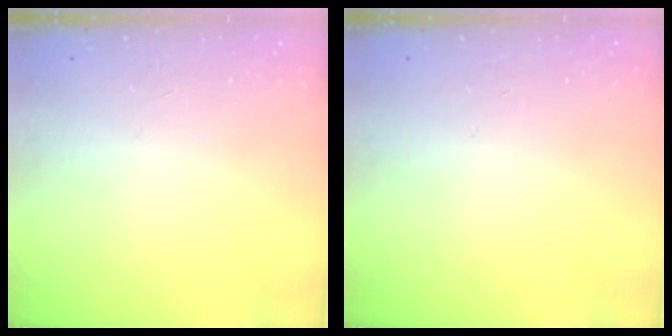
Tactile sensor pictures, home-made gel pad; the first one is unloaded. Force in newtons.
{"total": 0.0}